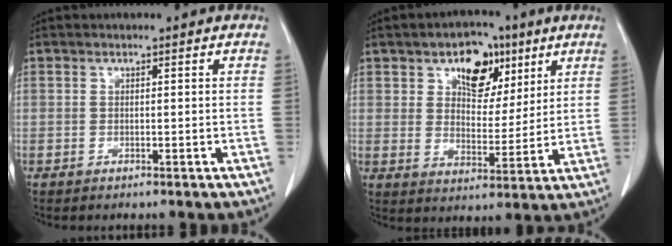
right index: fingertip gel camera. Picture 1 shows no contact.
{"total": 12.0, "force": [5.9, 7.6, 7.1], "torque": [-0.119, 0.019, 0.105]}